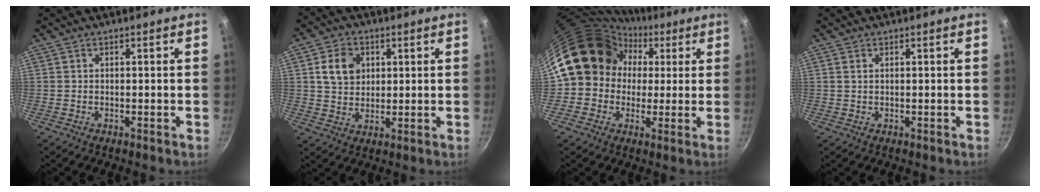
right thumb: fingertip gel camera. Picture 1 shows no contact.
{"total": 7.6, "force": [2.2, 6.0, 4.2], "torque": [-0.055, 0.000, 0.037]}
{"total": 15.3, "force": [2.0, 13.5, 7.1], "torque": [-0.081, 0.039, 0.021]}
{"total": 0.8, "force": [0.4, 0.4, 0.5], "torque": [-0.010, 0.001, 0.008]}